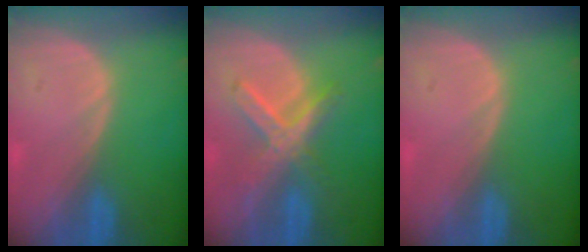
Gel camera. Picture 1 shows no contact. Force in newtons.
{"total": 7.0, "press": 6.2, "slide": 3.2}
{"total": 0.0}